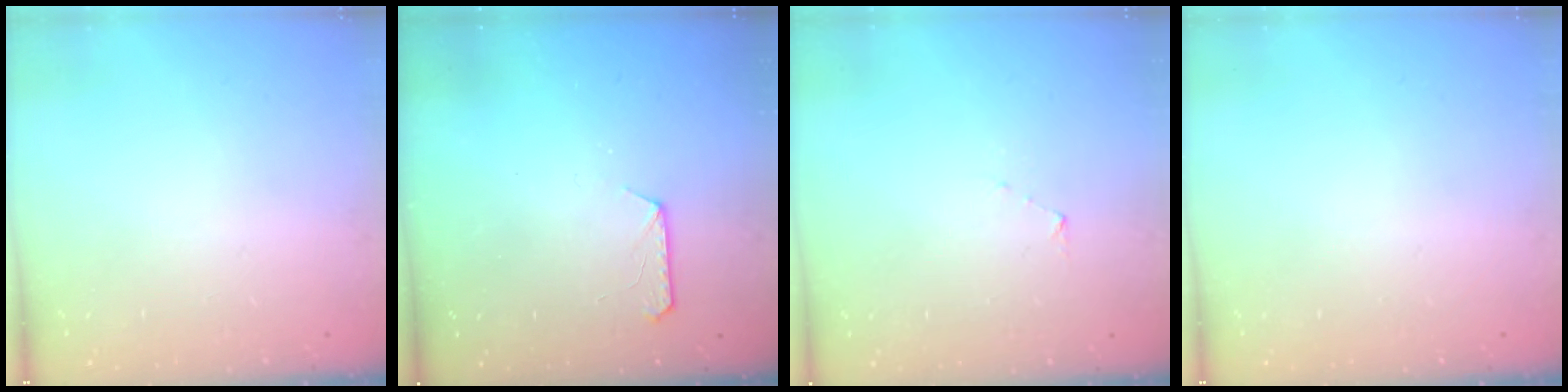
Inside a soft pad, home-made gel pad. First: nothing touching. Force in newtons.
{"total": 7.8, "press": 7.8, "slide": 0.9}
{"total": 2.9, "press": 2.8, "slide": 0.3}
{"total": 0.0}